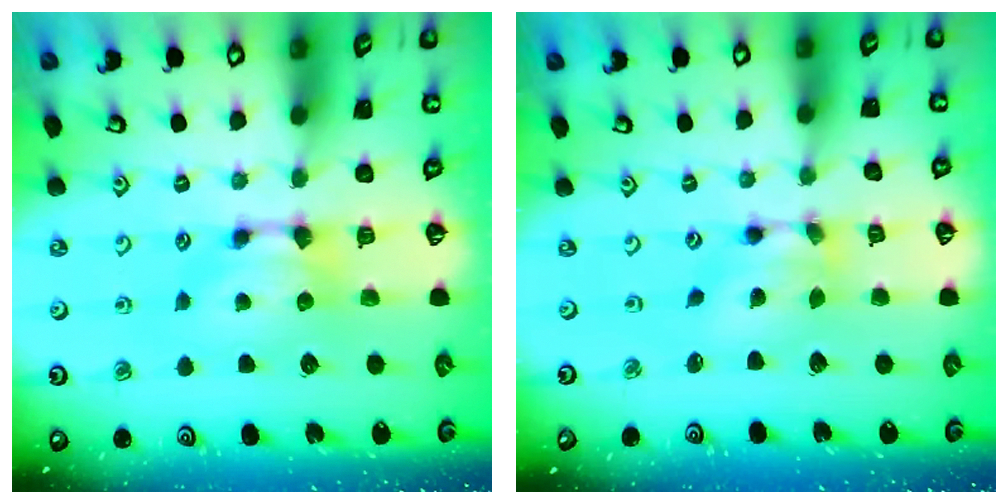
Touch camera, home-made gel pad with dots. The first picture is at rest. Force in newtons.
{"total": 4.1, "press": 3.5, "slide": 2.2}